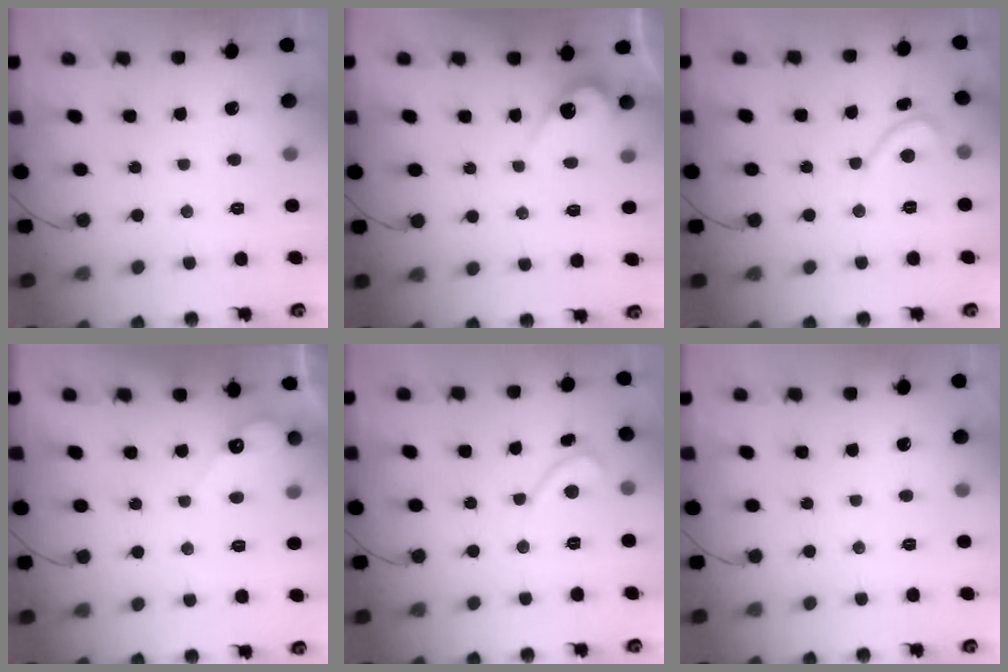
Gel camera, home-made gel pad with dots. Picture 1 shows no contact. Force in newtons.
{"total": 3.8, "press": 3.8, "slide": 0.3}
{"total": 2.7, "press": 2.7, "slide": 0.2}
{"total": 4.2, "press": 4.2, "slide": 0.2}
{"total": 2.3, "press": 2.3, "slide": 0.1}
{"total": 0.0}